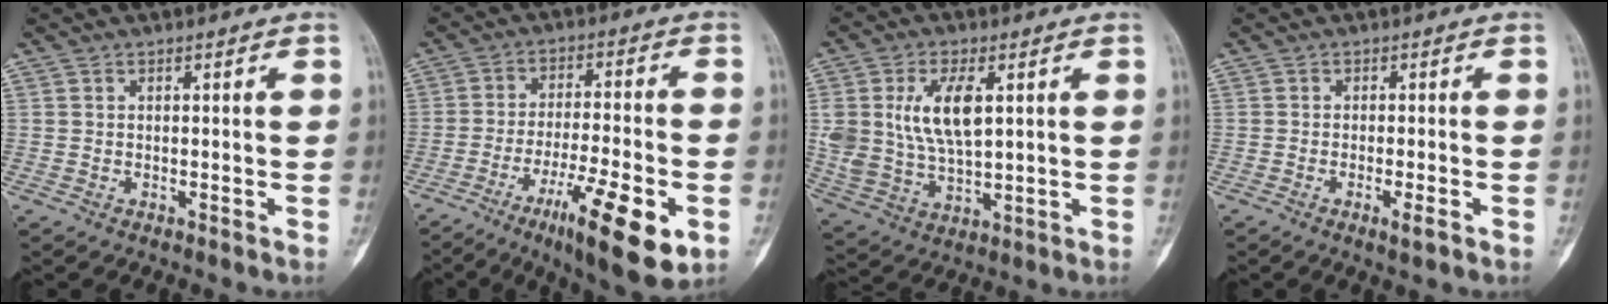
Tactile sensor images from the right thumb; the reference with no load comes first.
{"total": 16.1, "force": [-6.9, 3.6, 14.1], "torque": [-0.229, 0.010, -0.104]}
{"total": 12.0, "force": [3.1, 6.1, 9.9], "torque": [-0.192, -0.011, 0.067]}
{"total": 2.5, "force": [-1.2, 0.3, 2.2], "torque": [-0.037, -0.004, -0.022]}